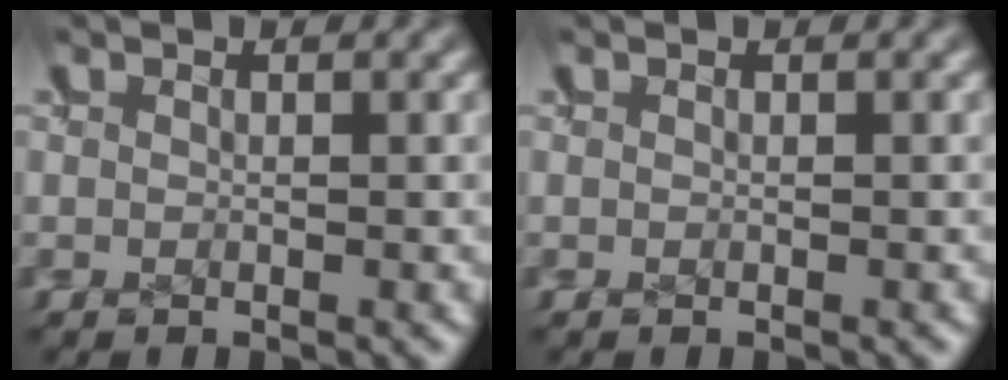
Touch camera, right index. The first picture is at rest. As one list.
[{"total": 0.0}]